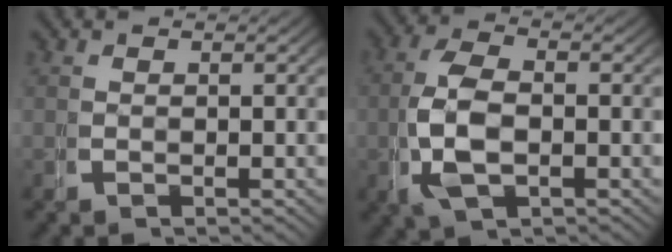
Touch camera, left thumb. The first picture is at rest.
{"total": 5.7, "force": [-0.7, 3.7, 4.3], "torque": [-0.108, -0.016, -0.003]}